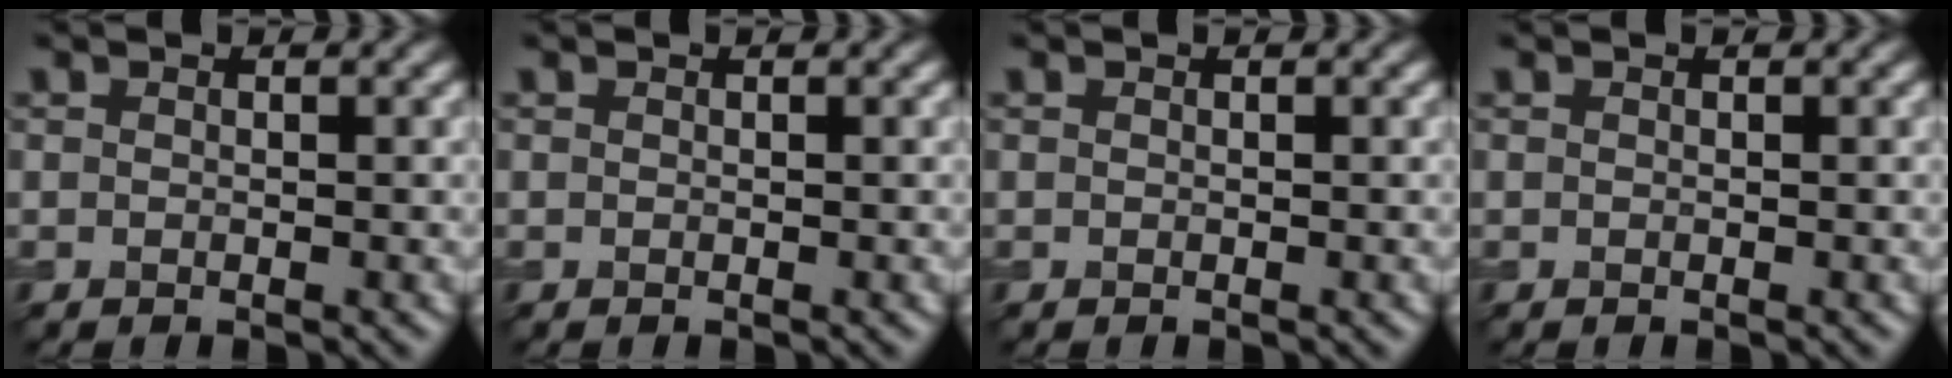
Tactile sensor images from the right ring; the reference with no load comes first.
{"total": 0.0}
{"total": 0.0}
{"total": 0.0}